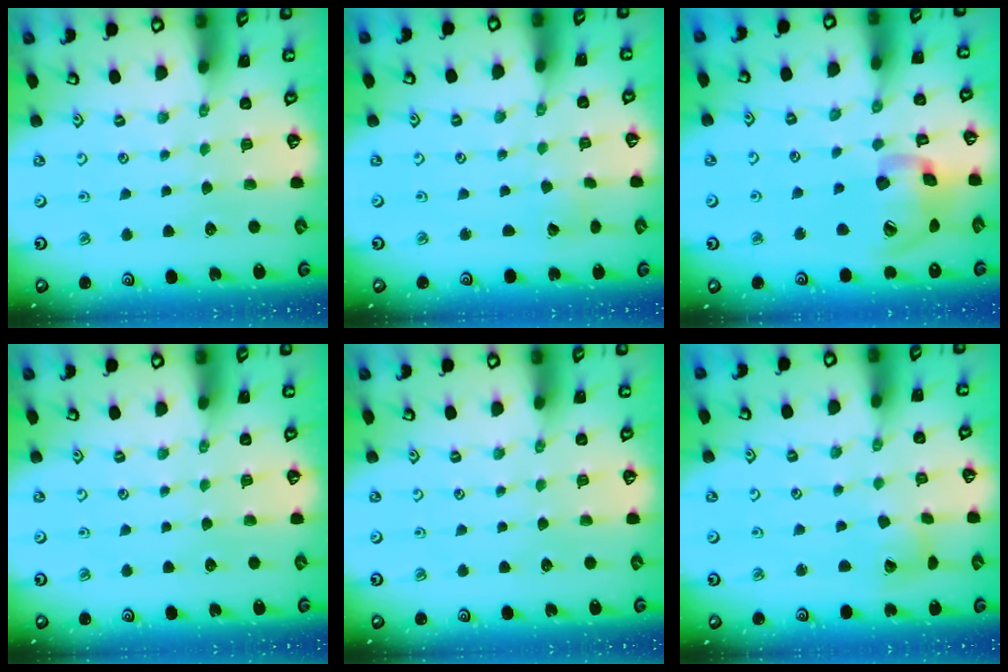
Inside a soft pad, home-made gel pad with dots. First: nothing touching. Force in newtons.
{"total": 2.6, "press": 2.6, "slide": 0.3}
{"total": 17.0, "press": 16.8, "slide": 2.5}
{"total": 0.0}
{"total": 0.0}
{"total": 6.4, "press": 6.4, "slide": 0.9}